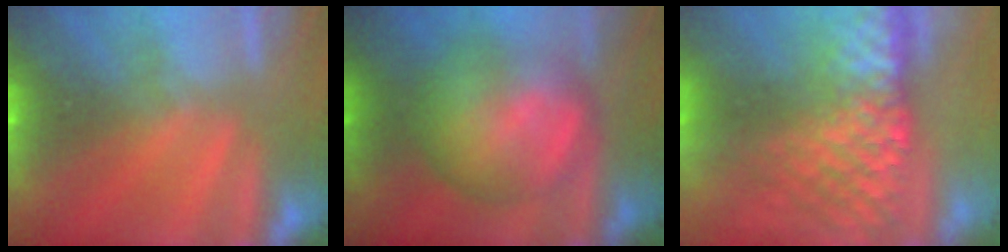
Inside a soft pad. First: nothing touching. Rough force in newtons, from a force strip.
{"total": 7.6}
{"total": 8.7}